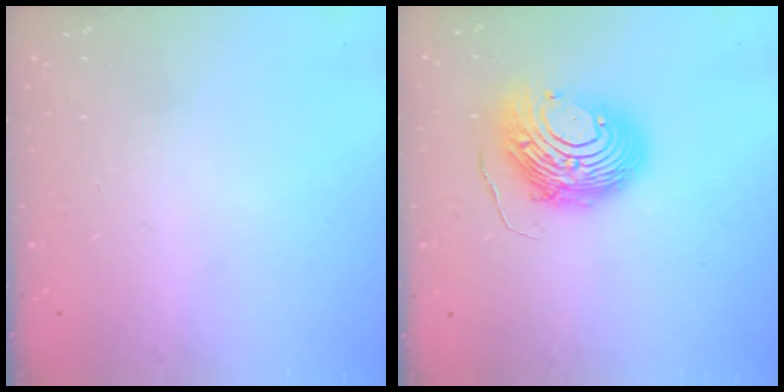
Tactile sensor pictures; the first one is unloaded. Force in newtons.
{"total": 12.6, "press": 12.6, "slide": 1.3}